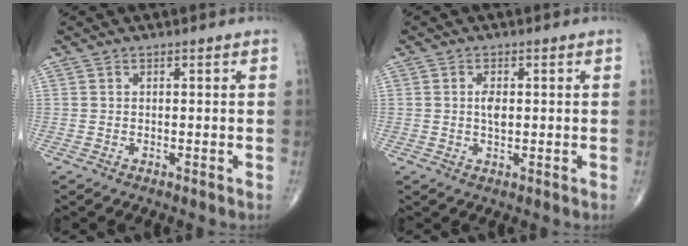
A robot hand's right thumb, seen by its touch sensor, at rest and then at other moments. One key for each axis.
{"total": 2.6, "fx": 0.3, "fy": 1.3, "fz": 2.2, "tx": -0.038, "ty": -0.001, "tz": 0.004}